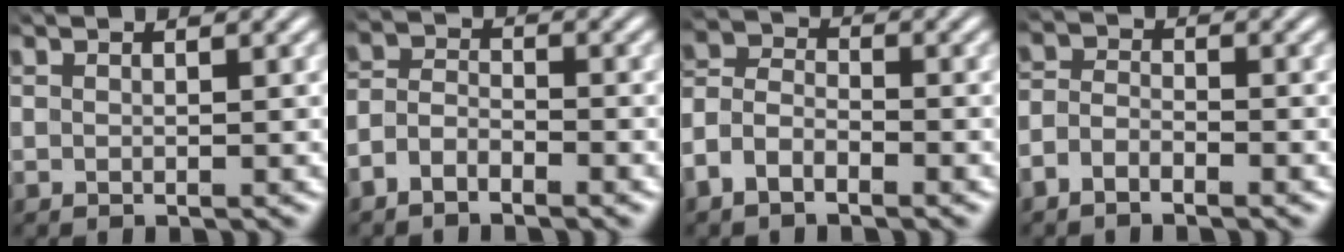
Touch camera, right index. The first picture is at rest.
{"total": 3.5, "force": [-2.4, 2.4, 1.1], "torque": [-0.023, -0.011, -0.046]}
{"total": 4.9, "force": [-2.0, 4.0, 2.1], "torque": [-0.050, -0.014, -0.039]}
{"total": 2.8, "force": [-2.1, 1.6, 0.9], "torque": [-0.021, -0.011, -0.039]}